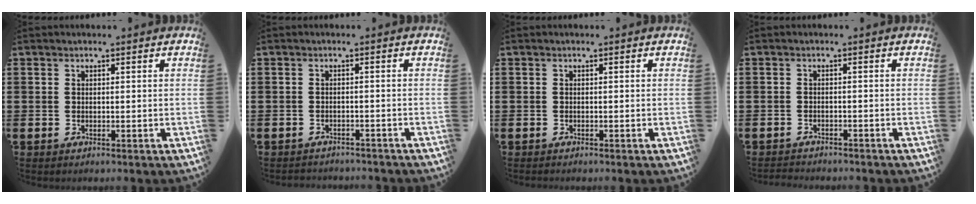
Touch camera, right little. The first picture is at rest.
{"total": 1.2, "force": [-1.2, 0.1, -0.1], "torque": [-0.002, 0.003, -0.026]}
{"total": 0.0}
{"total": 1.2, "force": [-1.2, 0.0, -0.1], "torque": [-0.001, 0.002, -0.025]}